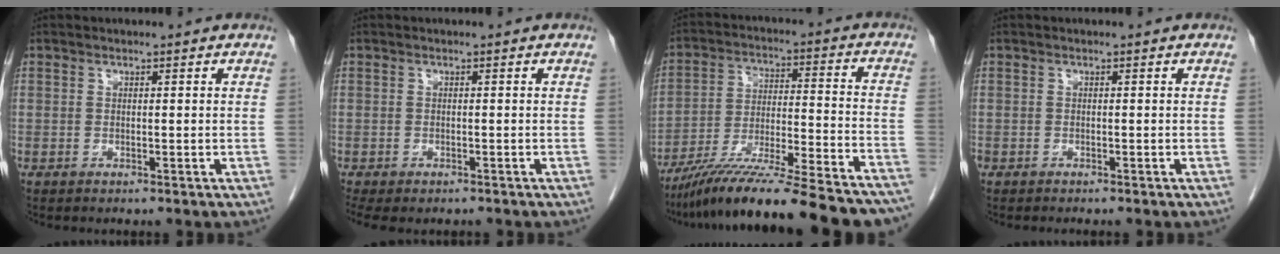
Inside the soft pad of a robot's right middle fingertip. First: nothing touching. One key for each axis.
{"total": 6.1, "fx": -4.8, "fy": 2.7, "fz": 2.6, "tx": -0.046, "ty": -0.004, "tz": -0.065}
{"total": 26.1, "fx": -22.6, "fy": 1.1, "fz": 12.9, "tx": -0.161, "ty": -0.023, "tz": -0.343}
{"total": 2.0, "fx": -1.7, "fy": 0.8, "fz": 0.8, "tx": -0.017, "ty": -0.005, "tz": -0.023}